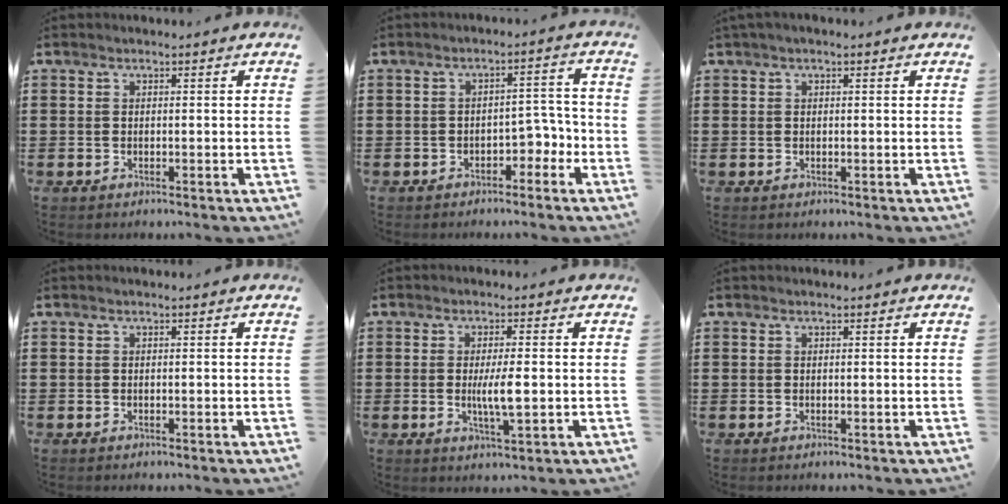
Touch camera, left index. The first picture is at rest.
{"total": 4.0, "force": [-2.6, 2.1, 2.2], "torque": [-0.041, 0.011, -0.053]}
{"total": 0.7, "force": [0.2, 0.4, 0.5], "torque": [-0.011, 0.004, 0.004]}
{"total": 0.0}
{"total": 4.8, "force": [-0.2, 0.8, 4.8], "torque": [-0.098, -0.008, -0.009]}
{"total": 0.0}